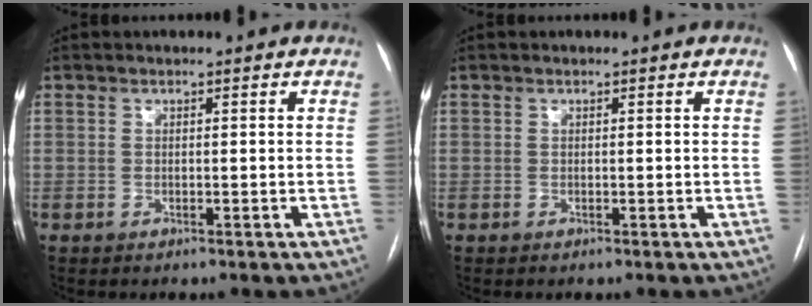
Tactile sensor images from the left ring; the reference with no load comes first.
{"total": 0.0}